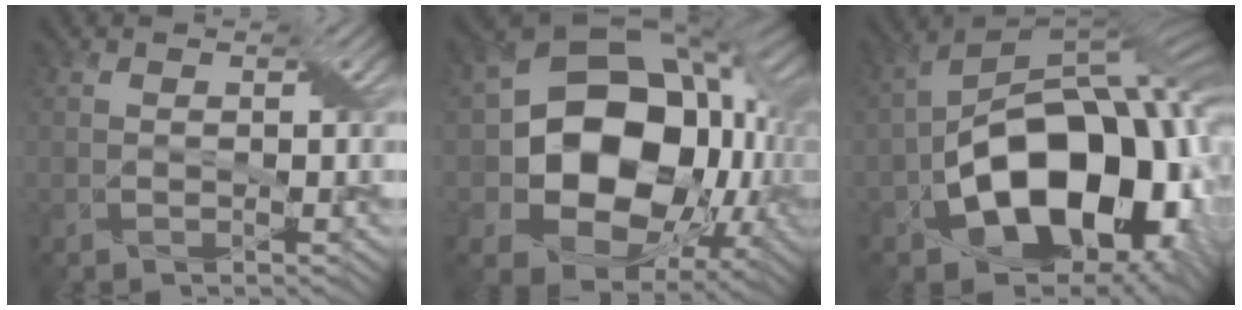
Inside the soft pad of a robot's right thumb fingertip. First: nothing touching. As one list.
[{"total": 16.7, "force": [-0.8, 12.9, 10.6], "torque": [-0.175, -0.042, 0.001]}, {"total": 18.6, "force": [-6.2, 11.2, 13.4], "torque": [-0.198, -0.024, -0.100]}]